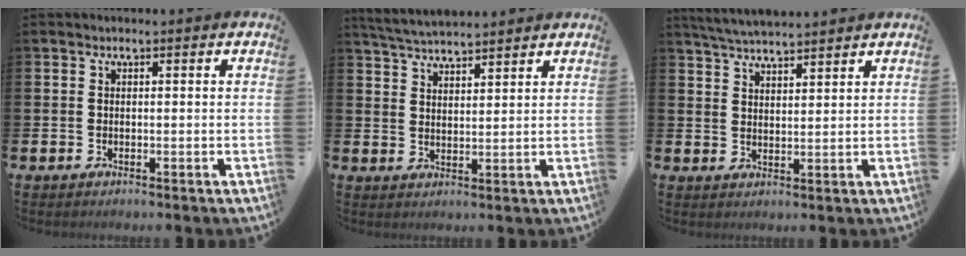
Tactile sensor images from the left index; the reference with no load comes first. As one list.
[{"total": 4.4, "force": [4.3, 0.3, 0.5], "torque": [-0.026, -0.019, 0.079]}, {"total": 4.4, "force": [4.3, 0.1, 0.7], "torque": [-0.034, -0.017, 0.080]}]